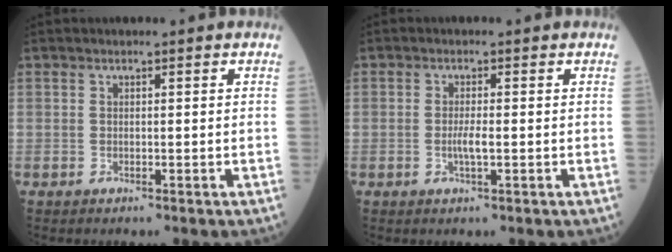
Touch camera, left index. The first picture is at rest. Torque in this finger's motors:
{"motor_torque": [0.51, 0.00, 0.06, 0.06]}